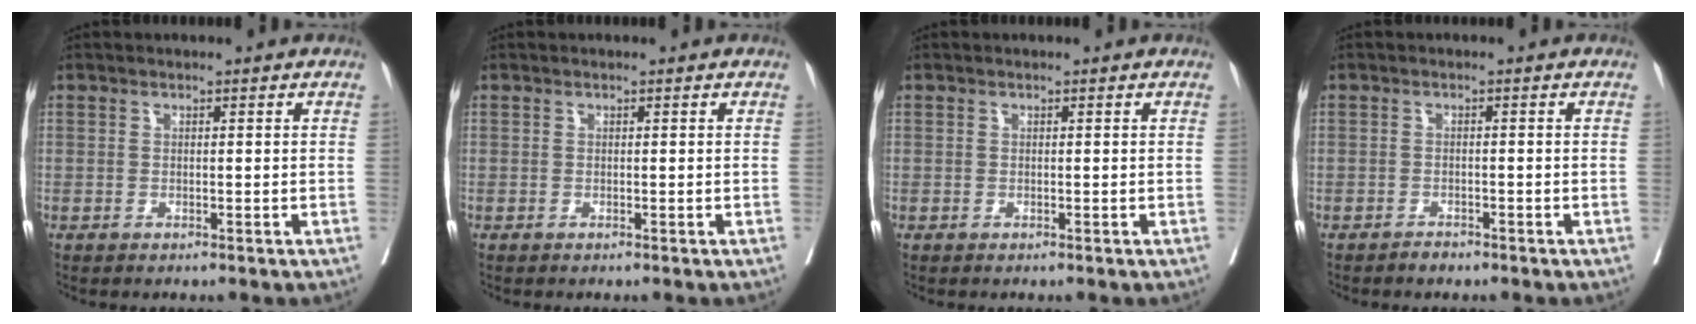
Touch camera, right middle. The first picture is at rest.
{"total": 0.0}
{"total": 0.0}
{"total": 1.1, "force": [-1.0, 0.3, 0.2], "torque": [-0.008, -0.001, -0.016]}